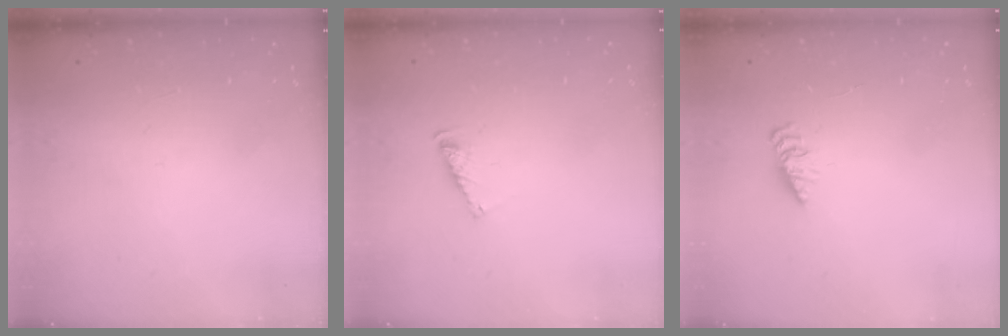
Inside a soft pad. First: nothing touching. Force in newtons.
{"total": 4.6, "press": 4.5, "slide": 0.3}
{"total": 2.4, "press": 2.4, "slide": 0.3}